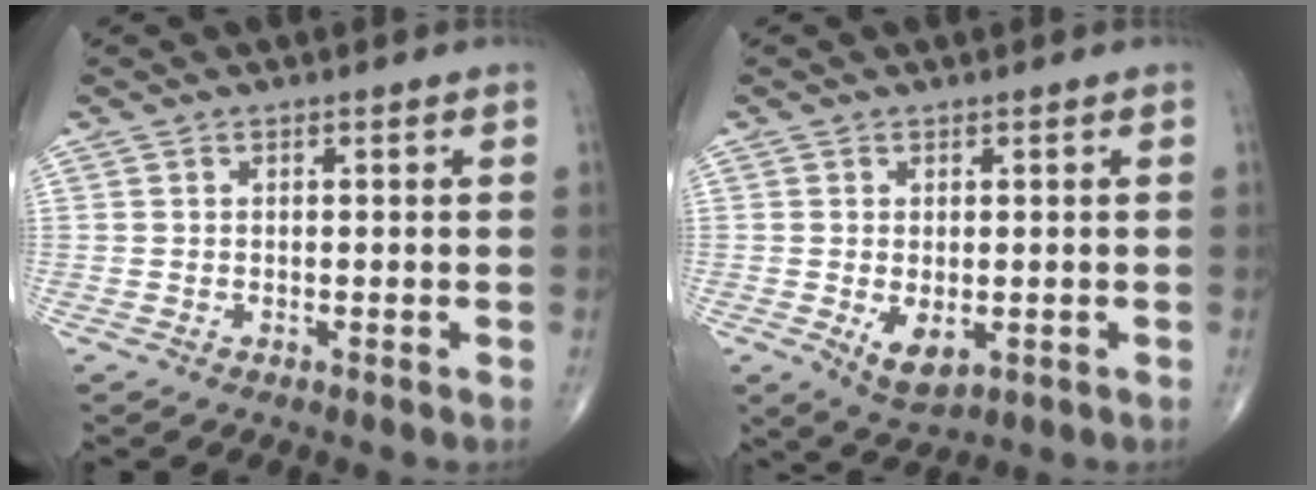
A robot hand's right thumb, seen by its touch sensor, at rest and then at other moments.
{"total": 4.7, "force": [-0.8, 2.5, 3.9], "torque": [-0.057, -0.011, -0.001]}